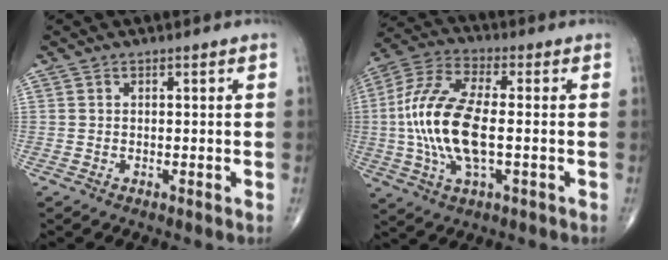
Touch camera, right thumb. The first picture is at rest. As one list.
[{"total": 16.6, "force": [-1.2, 6.9, 15.1], "torque": [-0.331, 0.015, -0.023]}]